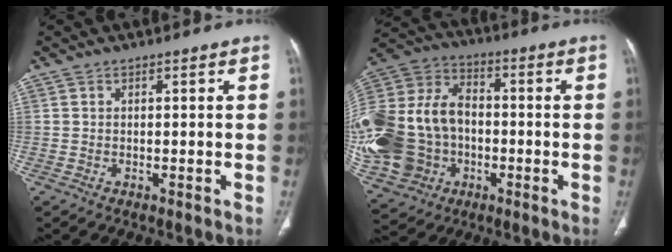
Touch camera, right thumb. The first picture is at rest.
{"total": 28.1, "force": [-4.2, 22.2, 16.7], "torque": [-0.408, 0.040, -0.066]}